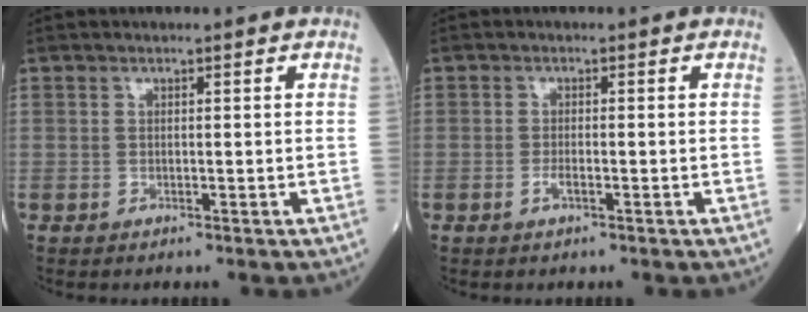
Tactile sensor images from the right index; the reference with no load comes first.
{"total": 1.5, "force": [-0.7, 0.3, 1.3], "torque": [-0.027, -0.001, -0.012]}